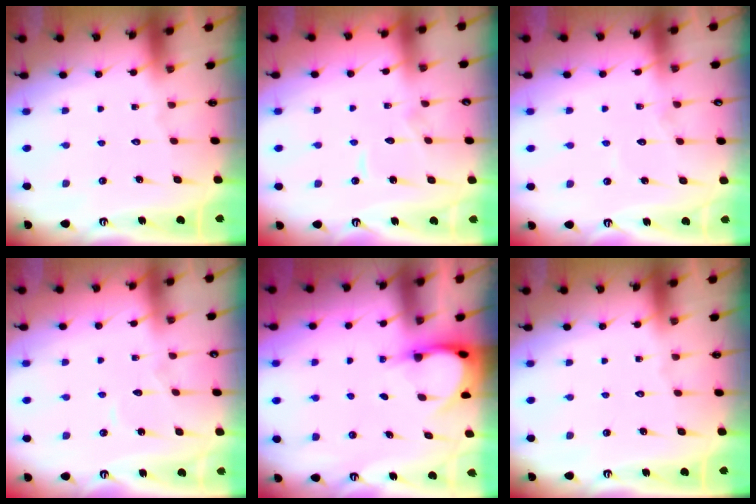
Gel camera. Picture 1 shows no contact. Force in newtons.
{"total": 4.4, "press": 4.3, "slide": 0.5}
{"total": 5.7, "press": 5.7, "slide": 0.5}
{"total": 3.9, "press": 3.9, "slide": 0.4}
{"total": 3.7, "press": 3.7, "slide": 0.3}
{"total": 0.0}